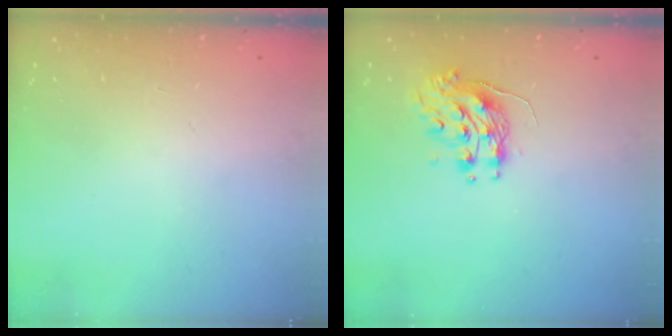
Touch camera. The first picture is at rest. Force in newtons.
{"total": 9.3, "press": 9.3, "slide": 0.8}